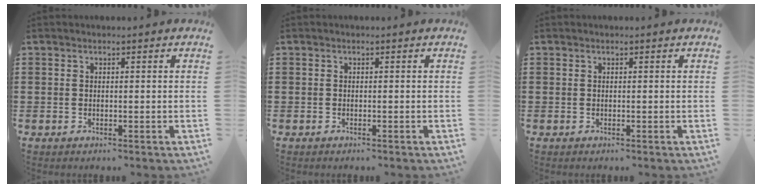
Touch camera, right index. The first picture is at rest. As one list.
[{"total": 0.0}, {"total": 0.0}]